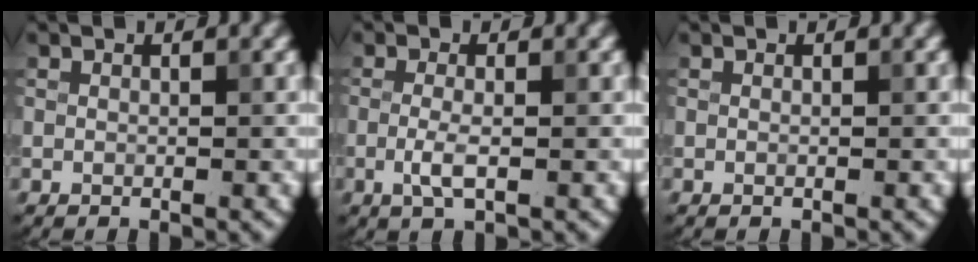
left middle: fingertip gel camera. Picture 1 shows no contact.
{"total": 2.1, "force": [-0.5, 0.6, 2.0], "torque": [-0.043, -0.002, -0.016]}
{"total": 0.0}